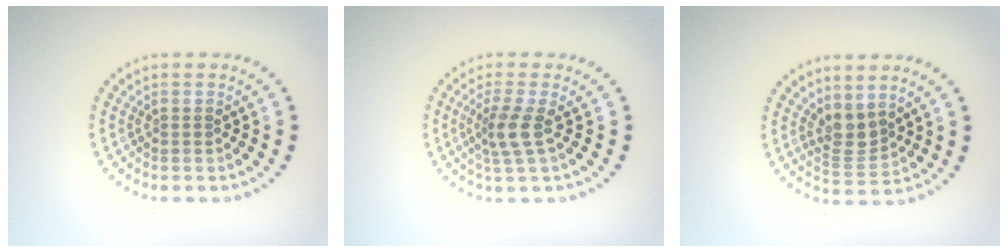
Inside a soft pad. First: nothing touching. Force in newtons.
{"total": 2.5, "press": 1.9, "slide": 1.7}
{"total": 2.7, "press": 2.2, "slide": 1.6}